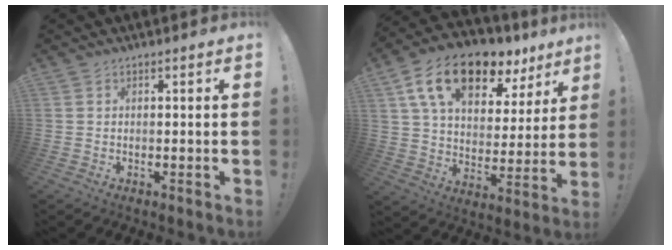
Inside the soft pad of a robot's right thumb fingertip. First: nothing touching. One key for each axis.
{"total": 18.2, "fx": 11.0, "fy": 9.4, "fz": 11.1, "tx": -0.185, "ty": -0.057, "tz": 0.195}